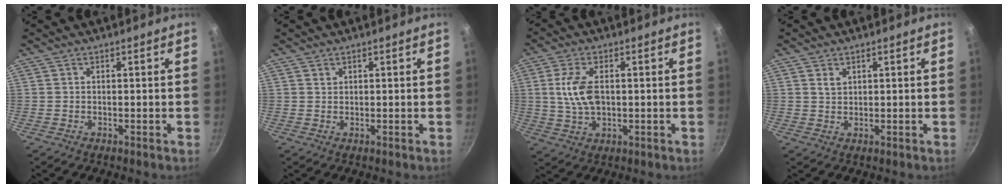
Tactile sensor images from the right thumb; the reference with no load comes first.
{"total": 0.7, "force": [0.4, 0.5, 0.1], "torque": [-0.001, 0.000, 0.008]}
{"total": 8.2, "force": [0.9, 4.6, 6.7], "torque": [-0.129, 0.004, 0.015]}
{"total": 1.8, "force": [0.9, 1.2, 0.9], "torque": [-0.015, -0.001, 0.018]}